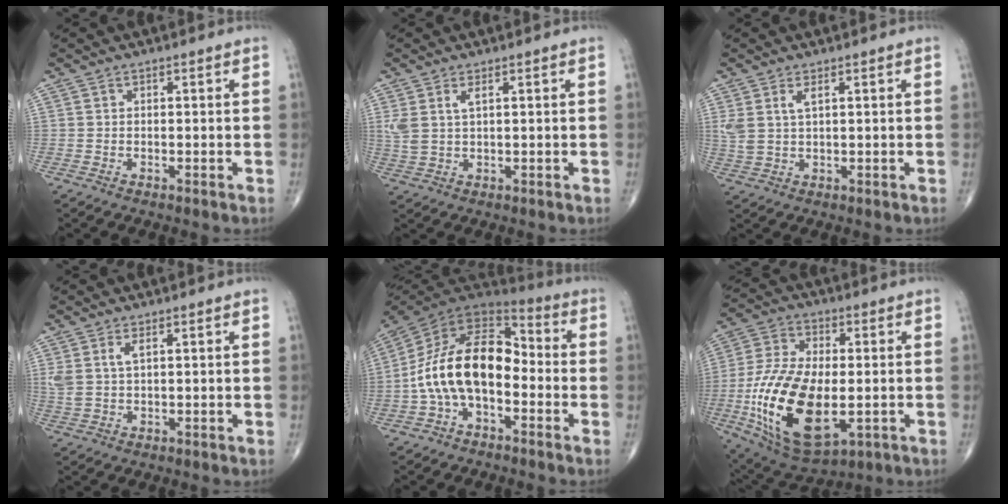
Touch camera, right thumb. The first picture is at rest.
{"total": 3.9, "force": [1.6, 1.6, 3.2], "torque": [-0.081, 0.000, 0.039]}
{"total": 3.9, "force": [1.6, 1.6, 3.2], "torque": [-0.076, -0.001, 0.040]}
{"total": 3.6, "force": [1.5, 1.5, 3.0], "torque": [-0.070, 0.001, 0.036]}
{"total": 17.3, "force": [-3.0, 10.0, 13.8], "torque": [-0.236, 0.057, -0.063]}
{"total": 22.1, "force": [-4.2, 11.1, 18.6], "torque": [-0.369, -0.008, -0.056]}